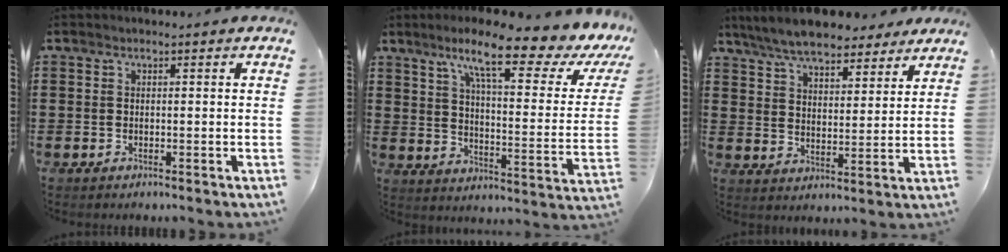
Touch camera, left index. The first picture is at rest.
{"total": 12.1, "force": [8.1, 0.6, 8.9], "torque": [-0.164, -0.044, 0.122]}
{"total": 7.9, "force": [7.2, 1.6, 2.6], "torque": [-0.080, -0.018, 0.134]}